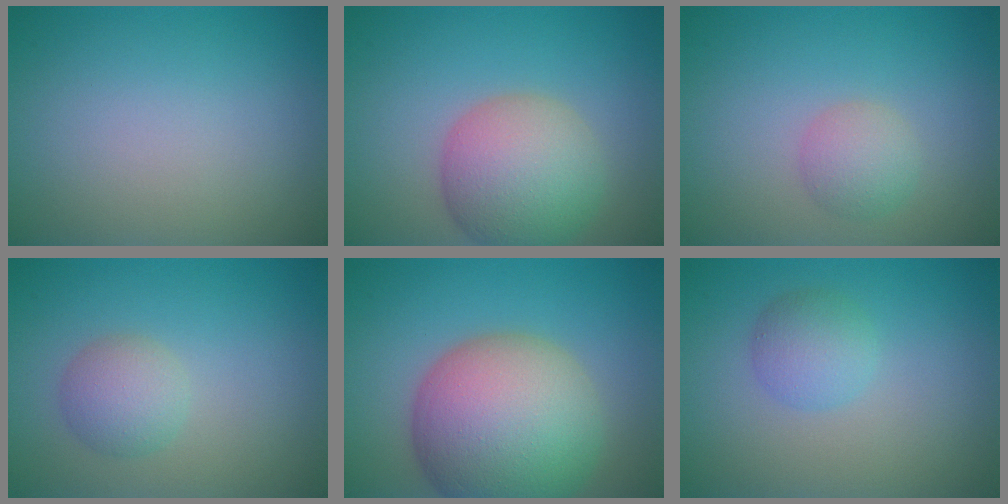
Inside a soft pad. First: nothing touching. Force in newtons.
{"total": 7.2, "press": 7.2, "slide": 0.5}
{"total": 2.3, "press": 2.3, "slide": 0.1}
{"total": 2.7, "press": 2.7, "slide": 0.1}
{"total": 13.1, "press": 13.0, "slide": 0.8}
{"total": 2.5, "press": 2.5, "slide": 0.1}